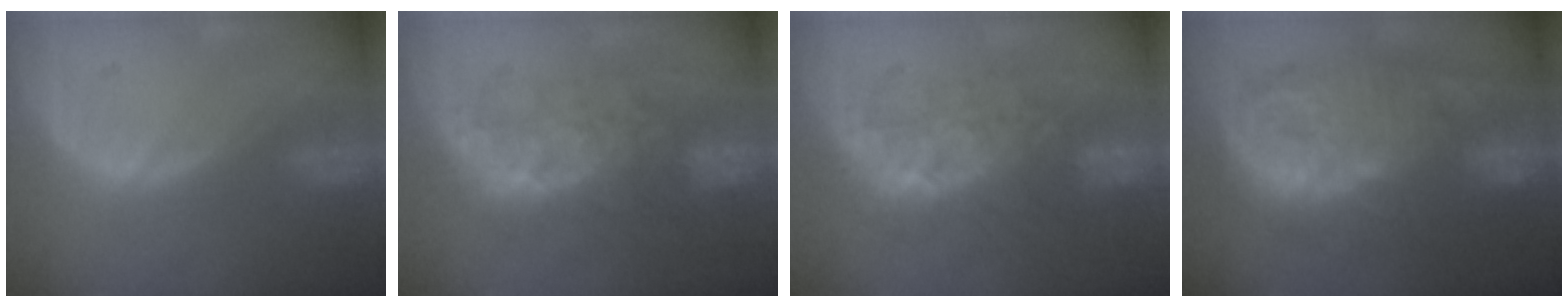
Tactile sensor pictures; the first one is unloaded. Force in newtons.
{"total": 8.7, "press": 8.1, "slide": 3.1}
{"total": 8.5, "press": 8.0, "slide": 2.9}
{"total": 13.8, "press": 13.7, "slide": 1.3}